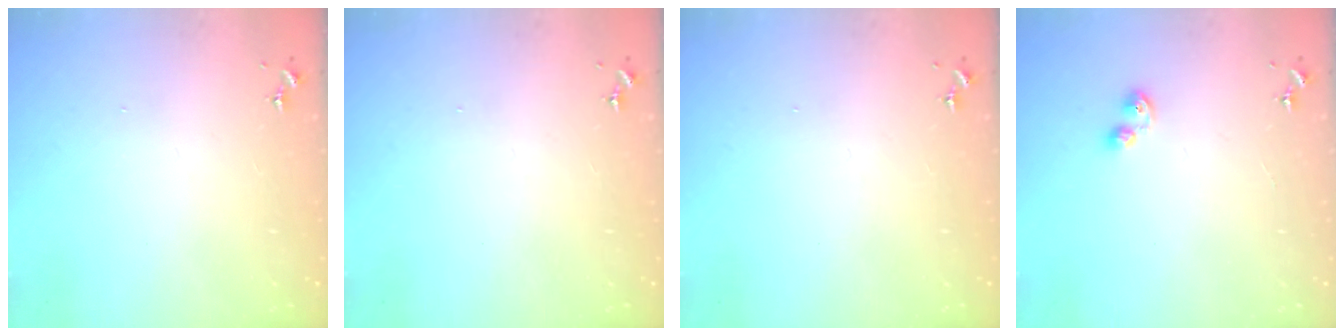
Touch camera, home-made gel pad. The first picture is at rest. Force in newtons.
{"total": 0.0}
{"total": 0.0}
{"total": 3.5, "press": 3.5, "slide": 0.4}